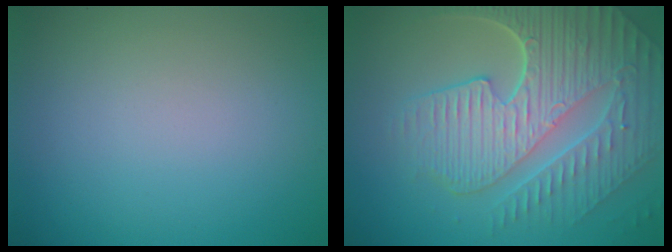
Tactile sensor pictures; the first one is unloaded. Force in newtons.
{"total": 9.4, "press": 6.2, "slide": 7.0}